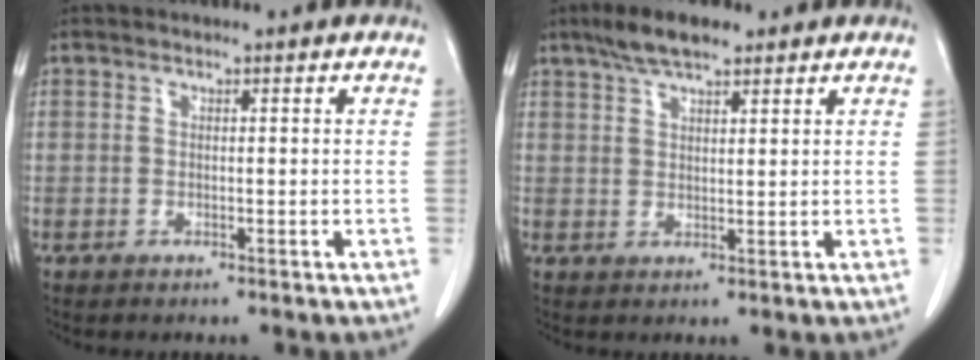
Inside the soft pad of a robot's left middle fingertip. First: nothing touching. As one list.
[{"total": 5.9, "force": [4.2, 1.6, 3.8], "torque": [-0.077, 0.015, 0.077]}]